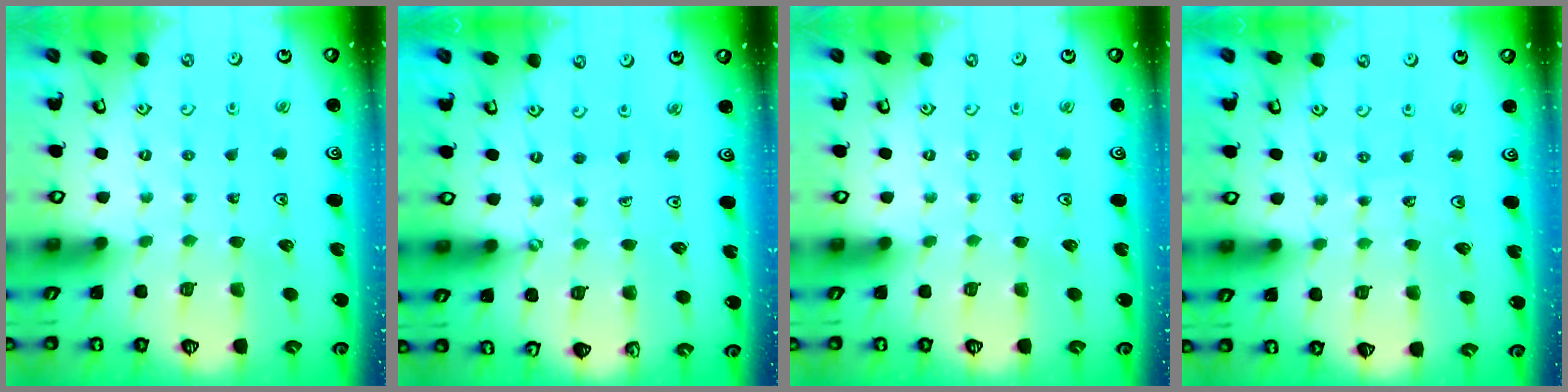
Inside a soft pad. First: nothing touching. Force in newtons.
{"total": 1.6, "press": 1.6, "slide": 0.1}
{"total": 0.0}
{"total": 5.5, "press": 5.2, "slide": 1.8}